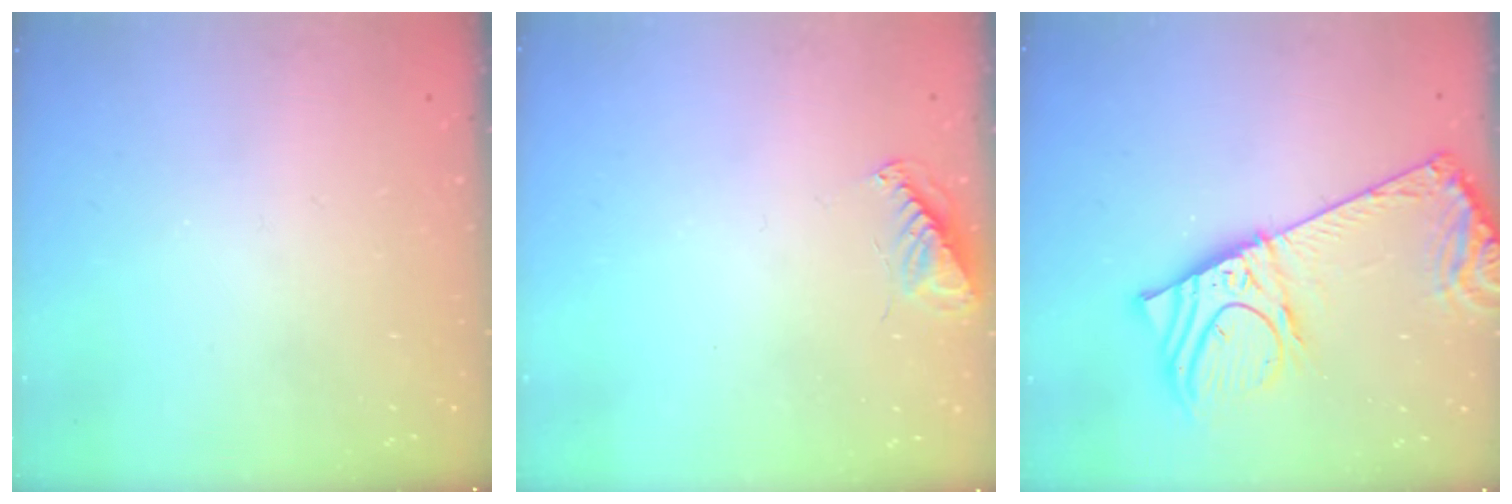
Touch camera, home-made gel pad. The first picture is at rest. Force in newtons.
{"total": 7.6, "press": 7.6, "slide": 0.6}
{"total": 18.3, "press": 17.8, "slide": 3.8}